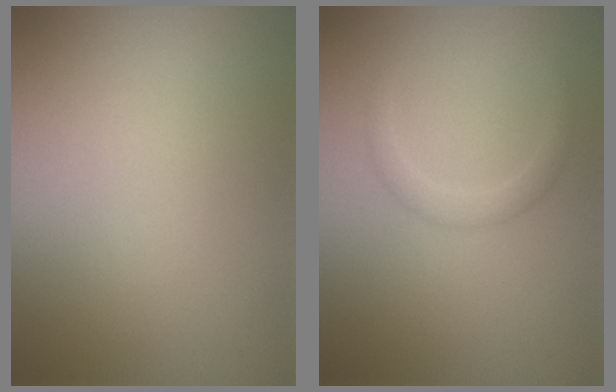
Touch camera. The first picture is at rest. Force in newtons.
{"total": 1.5, "press": 1.5, "slide": 0.0}